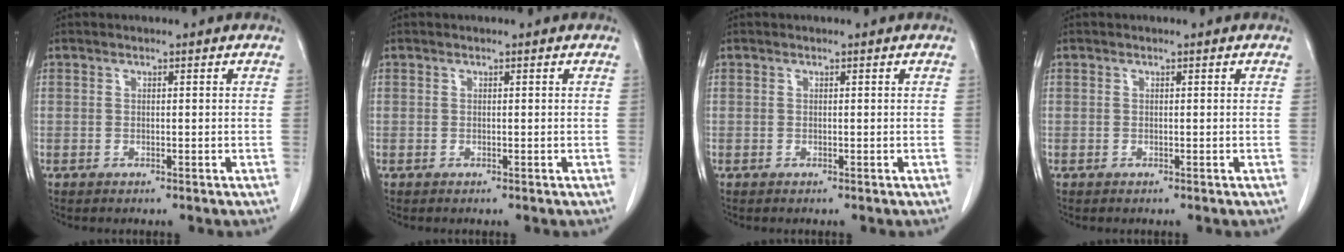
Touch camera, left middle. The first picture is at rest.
{"total": 0.0}
{"total": 0.0}
{"total": 0.0}